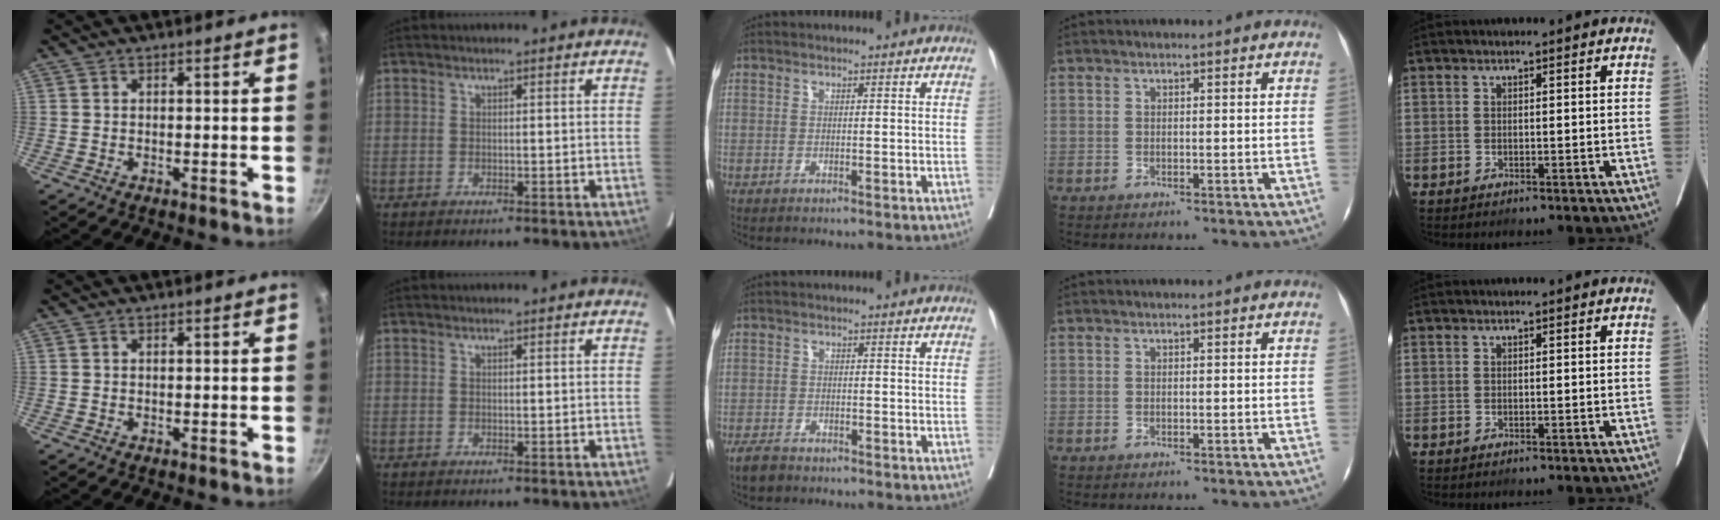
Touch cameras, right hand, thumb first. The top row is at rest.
{"middle": {"total": 2.8, "force": [-2.3, 1.1, 1.1], "torque": [-0.023, -0.003, -0.038]}}